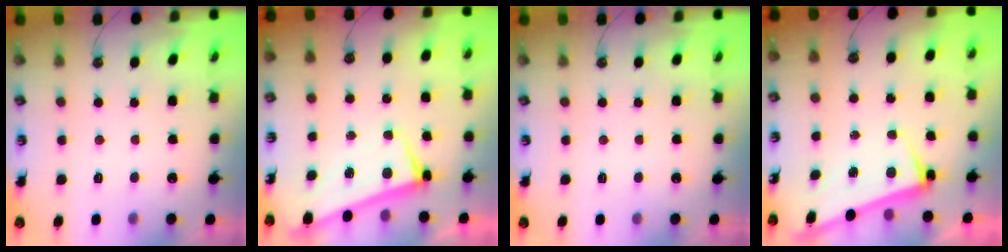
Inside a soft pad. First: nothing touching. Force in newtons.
{"total": 1.3, "press": 1.0, "slide": 0.8}
{"total": 0.0}
{"total": 2.6, "press": 2.5, "slide": 0.8}